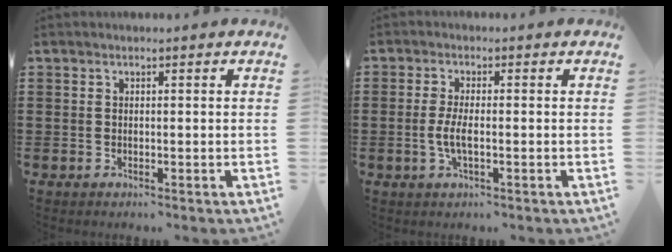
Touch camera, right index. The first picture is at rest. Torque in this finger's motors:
{"motor_torque": [1.71, 0.43, 0.49, 0.14]}